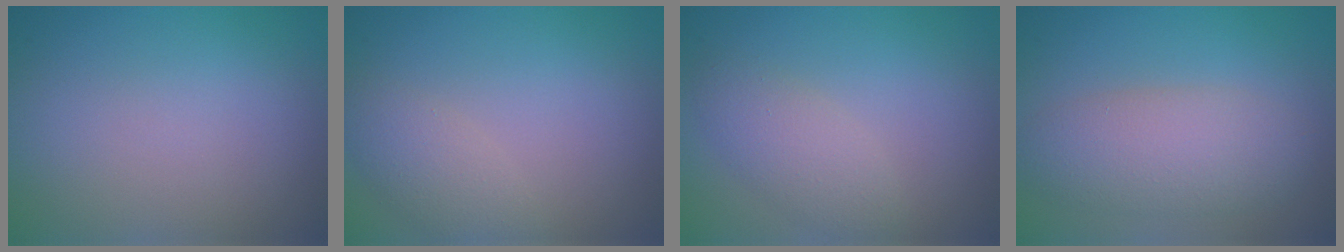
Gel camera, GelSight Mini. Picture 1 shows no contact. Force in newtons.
{"total": 2.4, "press": 2.4, "slide": 0.2}
{"total": 2.8, "press": 2.8, "slide": 0.1}
{"total": 4.9, "press": 4.8, "slide": 0.4}